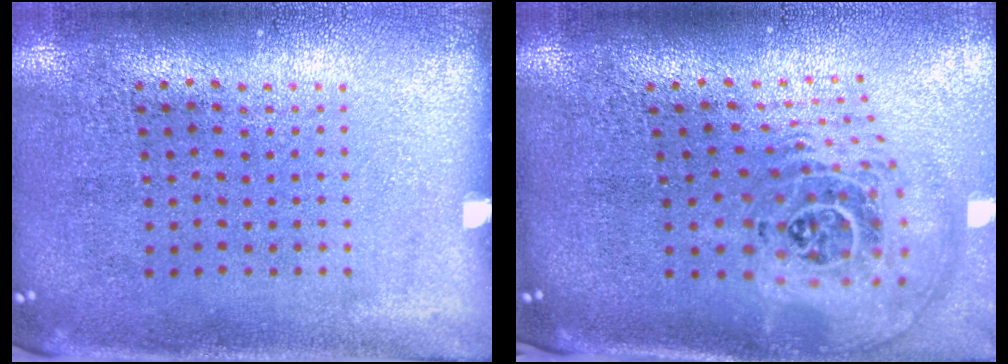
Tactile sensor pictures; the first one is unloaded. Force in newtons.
{"total": 2.5, "press": 1.8, "slide": 1.8}